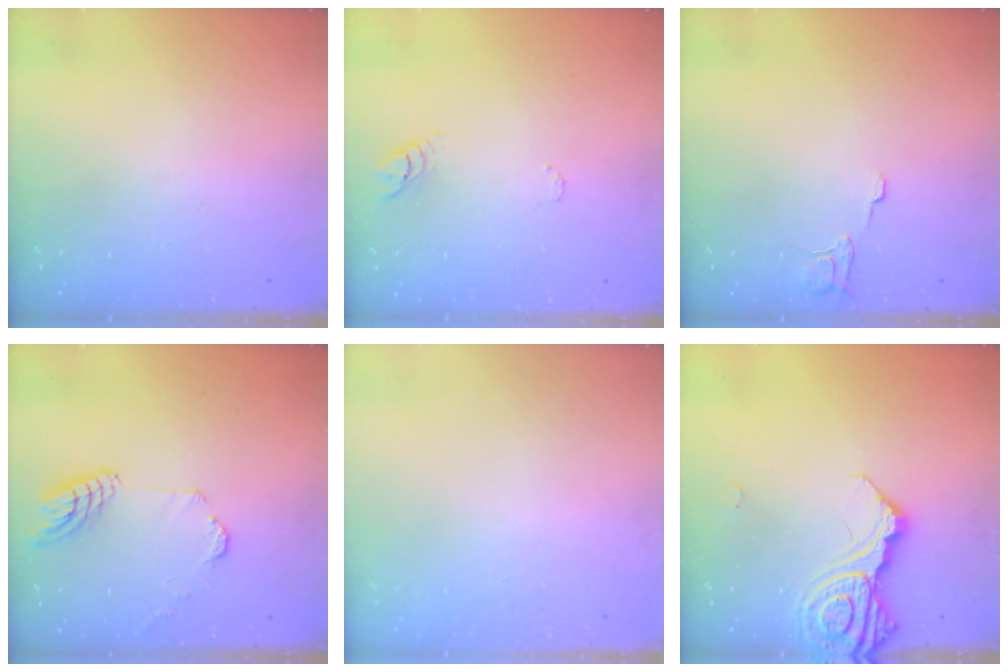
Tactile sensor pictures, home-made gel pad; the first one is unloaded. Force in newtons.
{"total": 4.1, "press": 4.0, "slide": 0.4}
{"total": 5.7, "press": 5.7, "slide": 0.2}
{"total": 11.8, "press": 11.7, "slide": 1.3}
{"total": 0.0}
{"total": 13.0, "press": 13.0, "slide": 1.5}